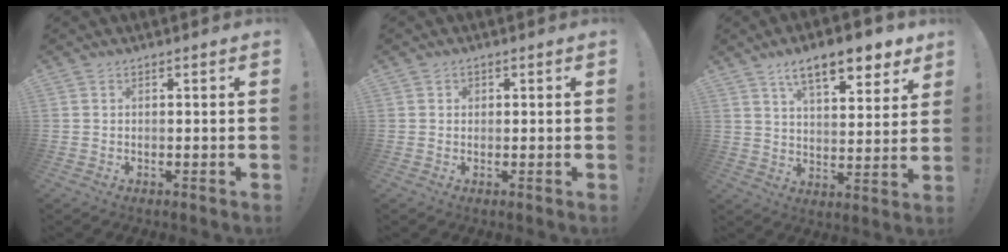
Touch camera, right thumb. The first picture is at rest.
{"total": 1.1, "force": [0.3, 1.0, 0.3], "torque": [-0.002, 0.002, 0.004]}
{"total": 12.7, "force": [8.4, 4.1, 8.6], "torque": [-0.132, -0.044, 0.138]}